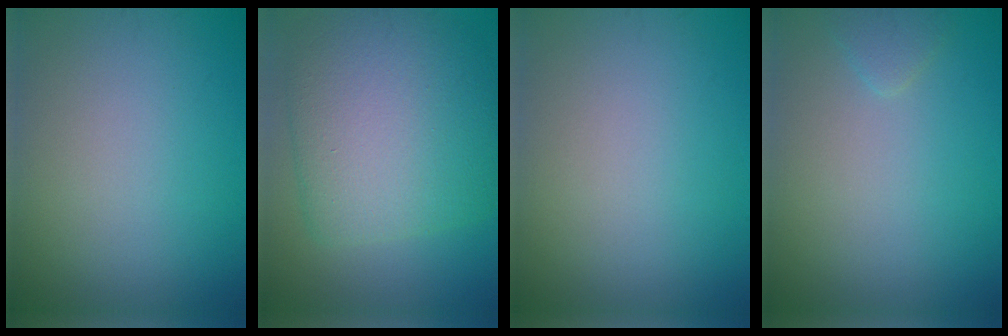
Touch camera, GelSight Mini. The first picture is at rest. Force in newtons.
{"total": 10.3, "press": 10.3, "slide": 0.4}
{"total": 0.0}
{"total": 1.0, "press": 1.0, "slide": 0.1}